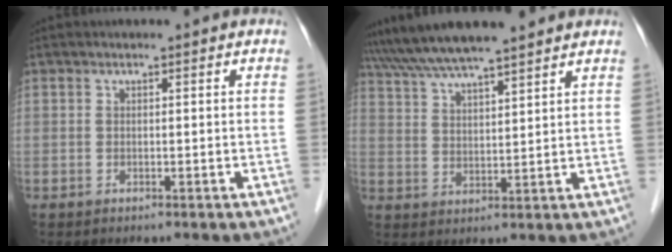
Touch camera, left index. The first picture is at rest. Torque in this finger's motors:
{"motor_torque": [1.16, -0.99, 1.03, 0.21]}